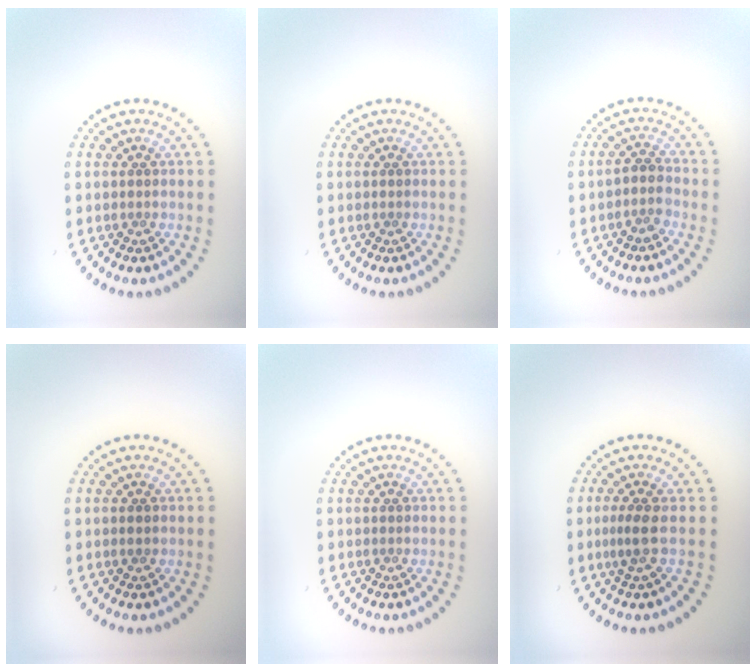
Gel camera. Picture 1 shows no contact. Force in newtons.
{"total": 0.0}
{"total": 1.7, "press": 1.5, "slide": 1.0}
{"total": 0.8, "press": 0.8, "slide": 0.1}
{"total": 0.0}
{"total": 1.7, "press": 1.2, "slide": 1.2}